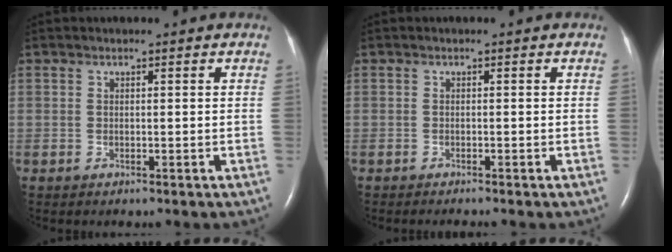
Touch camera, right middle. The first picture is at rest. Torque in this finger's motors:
{"motor_torque": [-0.18, 0.02, -0.03, -0.01]}